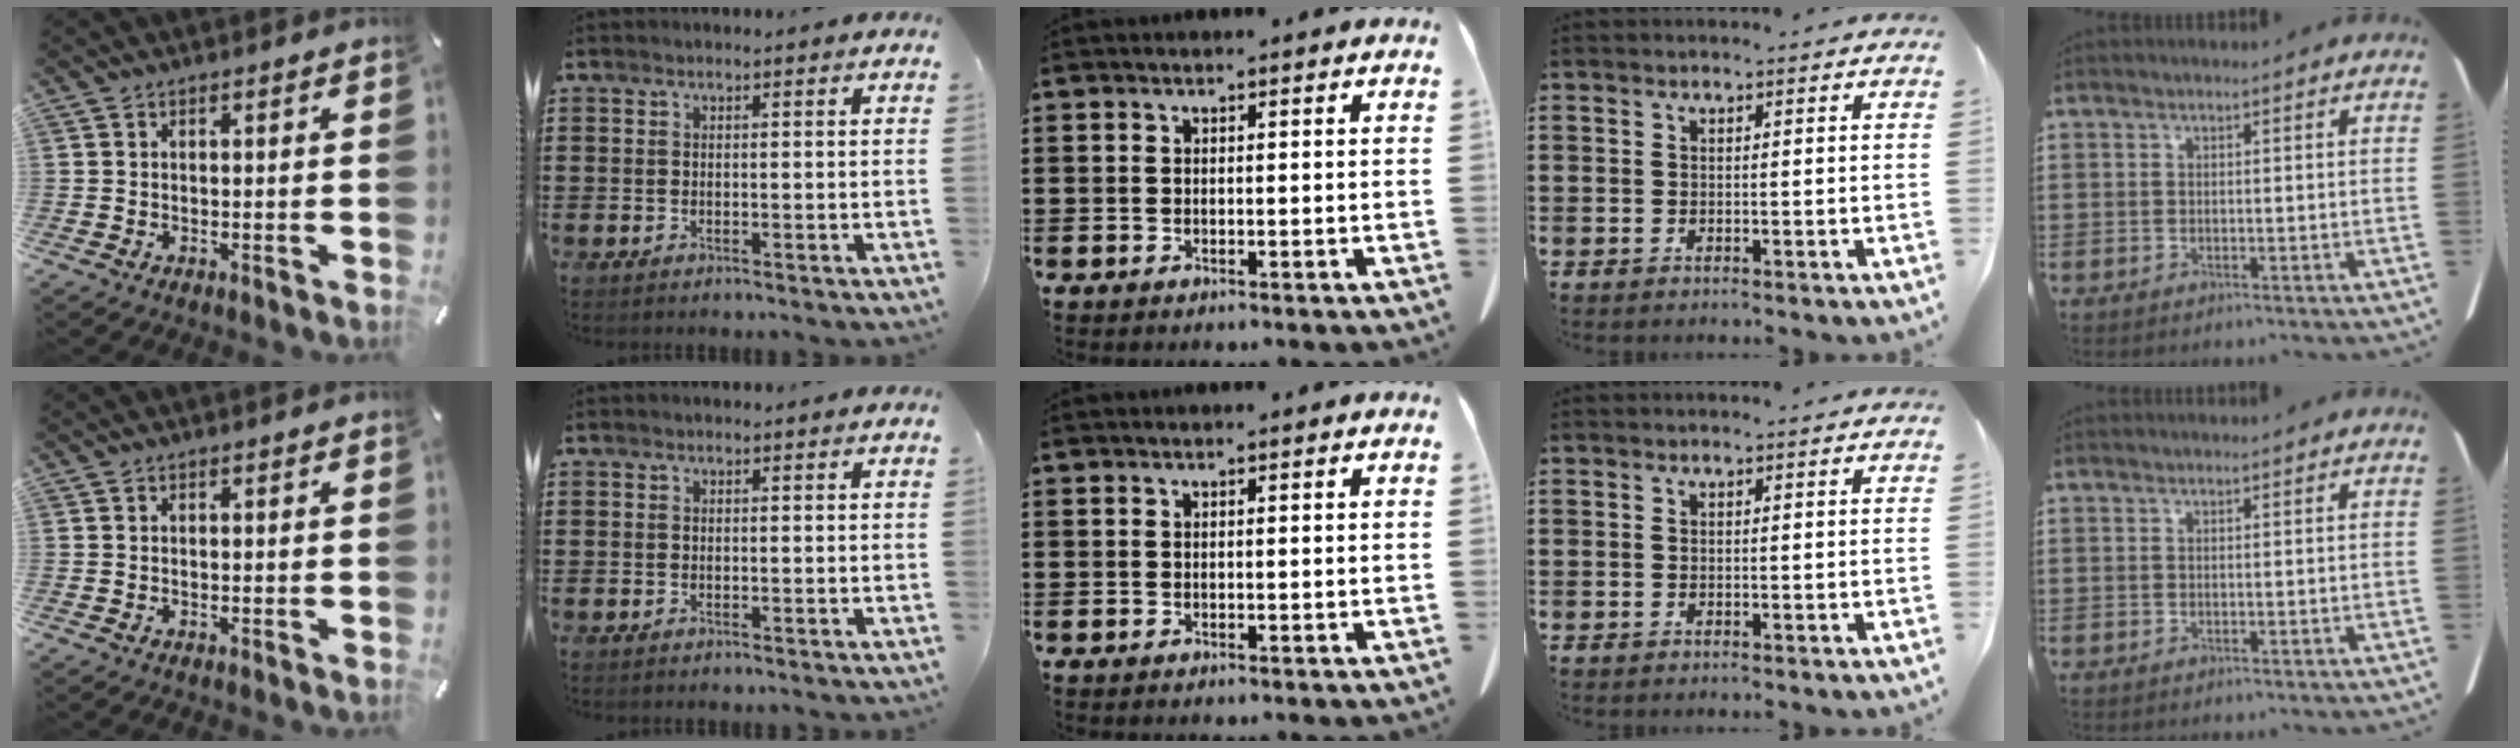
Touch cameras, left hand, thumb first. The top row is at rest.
{}